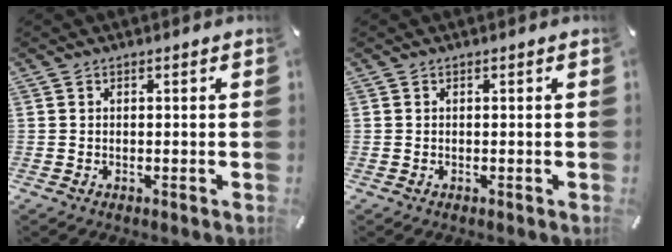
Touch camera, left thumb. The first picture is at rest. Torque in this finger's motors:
{"motor_torque": [0.12, 0.12, -0.01, 0.00, 0.00]}